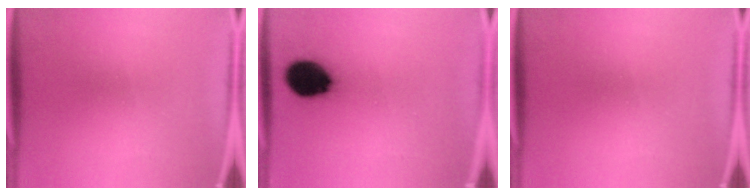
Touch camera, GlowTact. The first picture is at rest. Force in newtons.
{"total": 11.9}
{"total": 0.0}